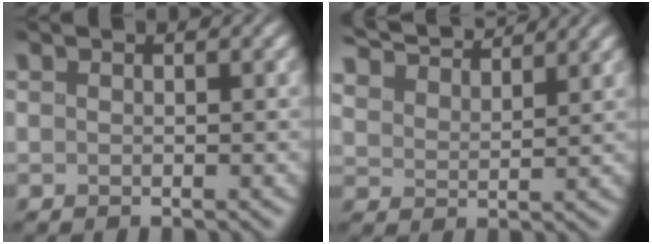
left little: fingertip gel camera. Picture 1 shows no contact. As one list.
[{"total": 7.2, "force": [6.6, 1.4, 2.5], "torque": [-0.049, 0.020, 0.089]}]